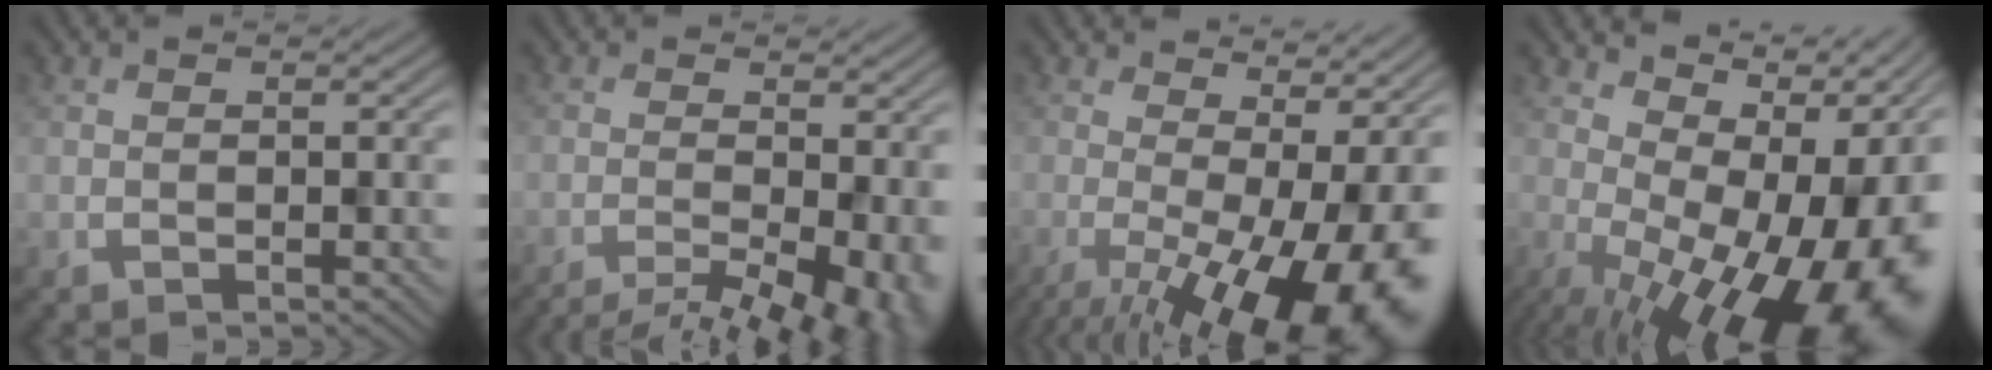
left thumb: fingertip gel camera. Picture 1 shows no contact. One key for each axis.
{"total": 8.0, "fx": -4.2, "fy": 2.2, "fz": 6.5, "tx": -0.080, "ty": -0.014, "tz": -0.044}
{"total": 16.4, "fx": -3.4, "fy": 6.1, "fz": 14.9, "tx": -0.180, "ty": -0.017, "tz": -0.034}
{"total": 17.9, "fx": -0.6, "fy": 8.9, "fz": 15.5, "tx": -0.131, "ty": 0.020, "tz": 0.017}